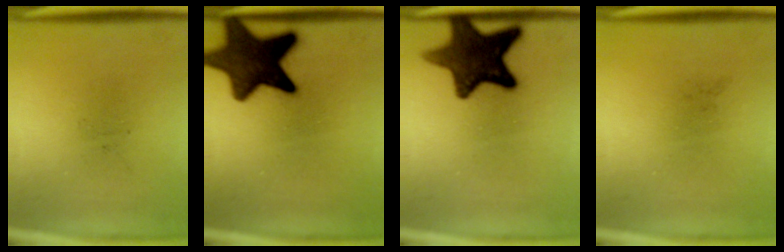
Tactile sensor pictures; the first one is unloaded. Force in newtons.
{"total": 14.1}
{"total": 13.2}
{"total": 0.0}